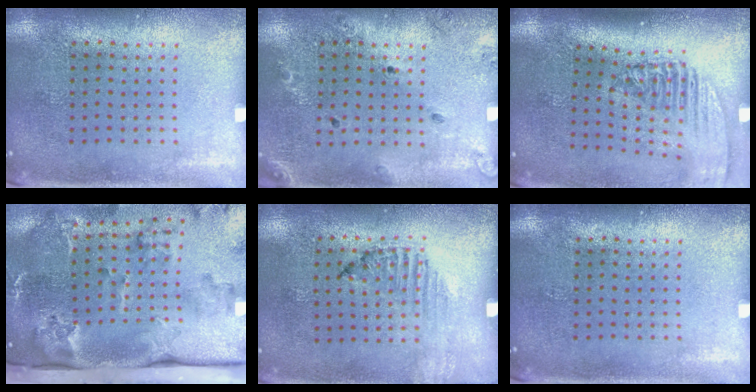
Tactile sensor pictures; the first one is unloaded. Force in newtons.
{"total": 1.3, "press": 1.3, "slide": 0.2}
{"total": 2.3, "press": 1.7, "slide": 1.5}
{"total": 3.9, "press": 2.7, "slide": 2.8}
{"total": 1.3, "press": 1.2, "slide": 0.4}
{"total": 0.0}